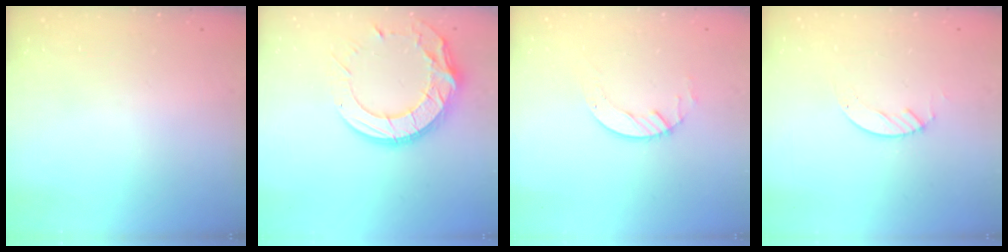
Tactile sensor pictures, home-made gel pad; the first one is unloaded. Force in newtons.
{"total": 18.1, "press": 18.1, "slide": 1.3}
{"total": 4.2, "press": 4.1, "slide": 0.5}
{"total": 2.1, "press": 2.1, "slide": 0.2}